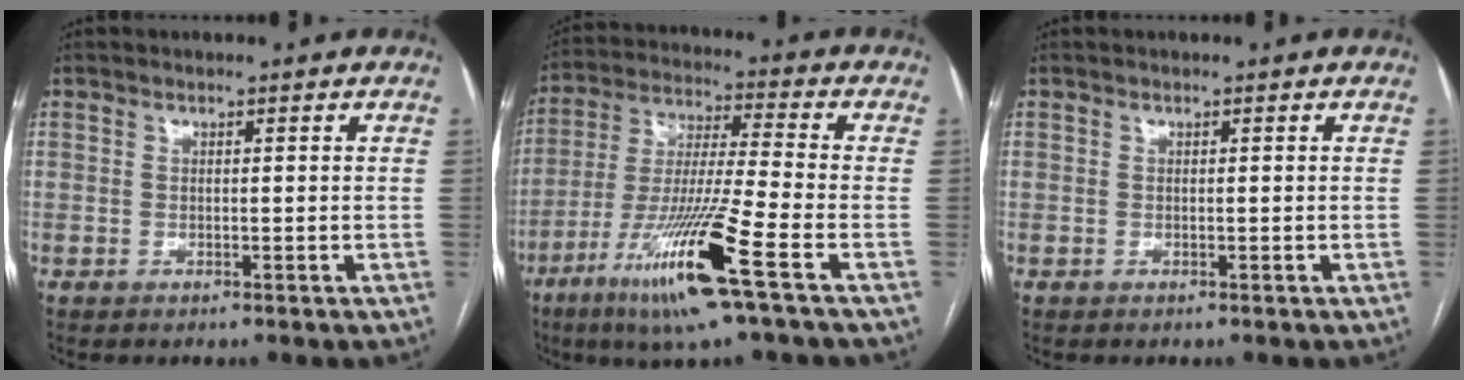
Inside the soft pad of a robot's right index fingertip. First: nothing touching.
{"total": 16.2, "force": [-7.9, -0.8, 14.1], "torque": [-0.292, -0.033, -0.150]}
{"total": 0.0}